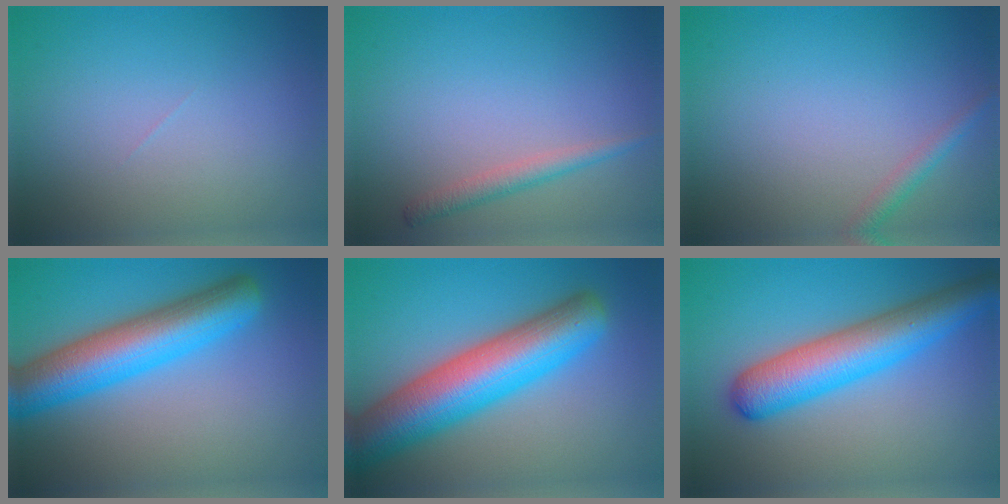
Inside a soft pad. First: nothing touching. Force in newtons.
{"total": 1.8, "press": 1.8, "slide": 0.1}
{"total": 1.5, "press": 1.5, "slide": 0.0}
{"total": 8.1, "press": 8.1, "slide": 0.3}
{"total": 10.2, "press": 10.2, "slide": 0.4}
{"total": 7.4, "press": 7.4, "slide": 0.2}